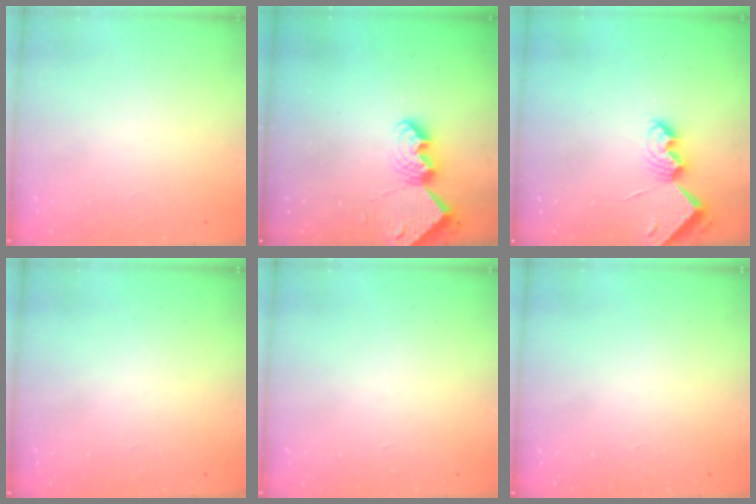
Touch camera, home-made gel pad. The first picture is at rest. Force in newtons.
{"total": 9.5, "press": 9.5, "slide": 0.9}
{"total": 7.4, "press": 7.3, "slide": 0.8}
{"total": 0.0}
{"total": 0.0}
{"total": 0.0}